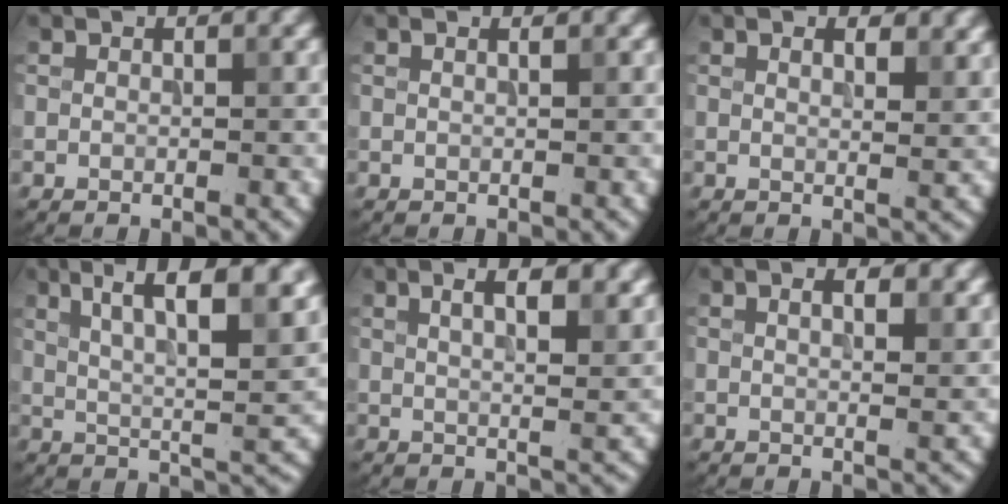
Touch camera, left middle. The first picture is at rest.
{"total": 1.1, "force": [0.6, 0.5, 0.8], "torque": [-0.002, -0.004, -0.001]}
{"total": 2.9, "force": [1.6, 1.1, 2.2], "torque": [-0.025, 0.001, 0.021]}
{"total": 10.3, "force": [5.0, 2.8, 8.6], "torque": [-0.121, 0.016, 0.076]}
{"total": 7.4, "force": [3.8, 2.8, 5.7], "torque": [-0.043, 0.027, 0.032]}
{"total": 3.8, "force": [1.8, 1.5, 3.0], "torque": [-0.026, 0.009, 0.012]}